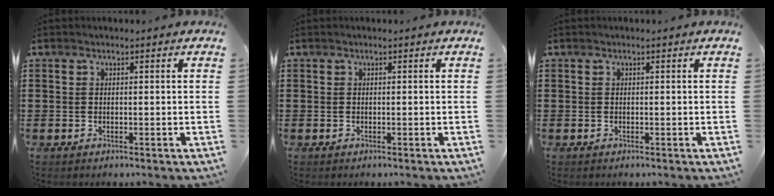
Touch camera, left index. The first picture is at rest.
{"total": 0.0}
{"total": 0.0}